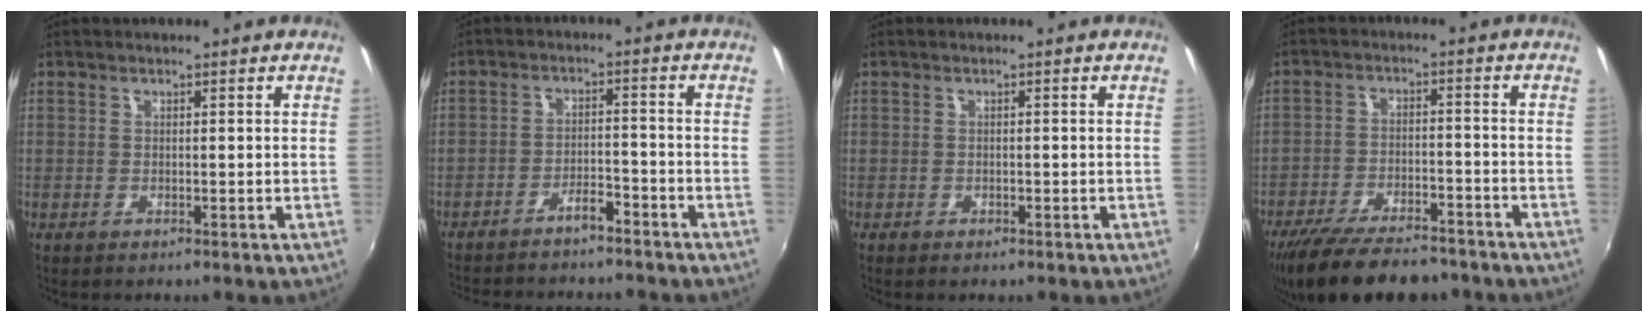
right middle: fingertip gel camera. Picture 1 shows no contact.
{"total": 9.4, "force": [-8.4, 2.2, 3.6], "torque": [-0.086, 0.011, -0.121]}
{"total": 1.0, "force": [-0.7, 0.6, 0.4], "torque": [-0.009, -0.003, -0.011]}
{"total": 16.9, "force": [-13.8, 5.3, 8.2], "torque": [-0.168, -0.024, -0.214]}